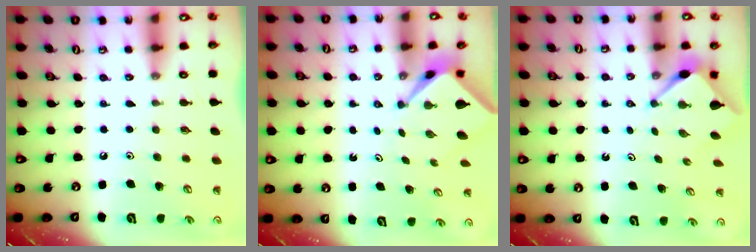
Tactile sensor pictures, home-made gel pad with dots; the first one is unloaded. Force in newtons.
{"total": 2.4, "press": 2.4, "slide": 0.2}
{"total": 2.8, "press": 2.8, "slide": 0.3}